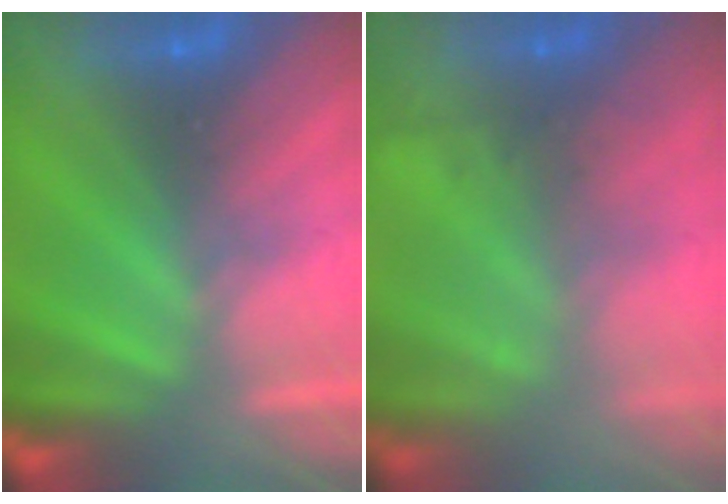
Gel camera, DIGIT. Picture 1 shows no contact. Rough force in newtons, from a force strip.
{"total": 9.0}